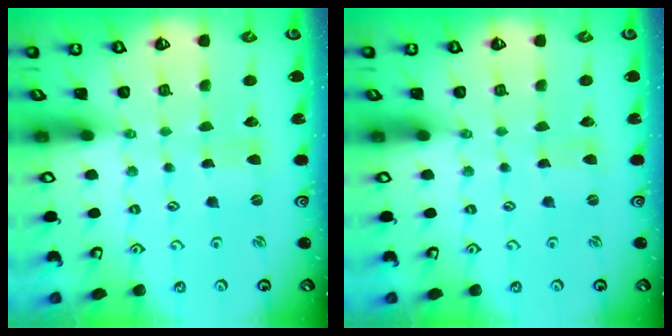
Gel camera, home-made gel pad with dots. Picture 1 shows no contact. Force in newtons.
{"total": 0.0}